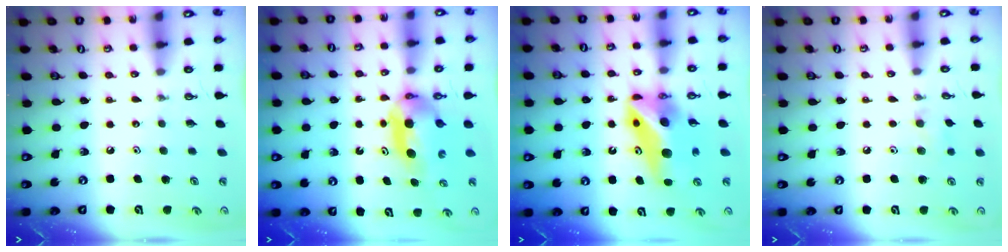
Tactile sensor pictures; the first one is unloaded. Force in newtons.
{"total": 8.4, "press": 5.6, "slide": 6.4}
{"total": 12.1, "press": 11.6, "slide": 3.3}
{"total": 7.0, "press": 6.9, "slide": 1.2}